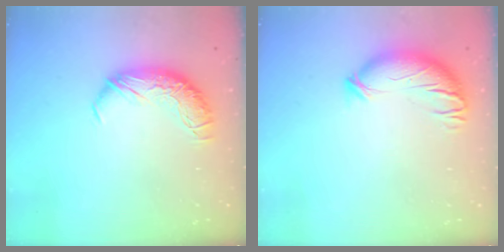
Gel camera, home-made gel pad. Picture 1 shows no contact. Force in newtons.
{"total": 3.8, "press": 3.1, "slide": 2.2}